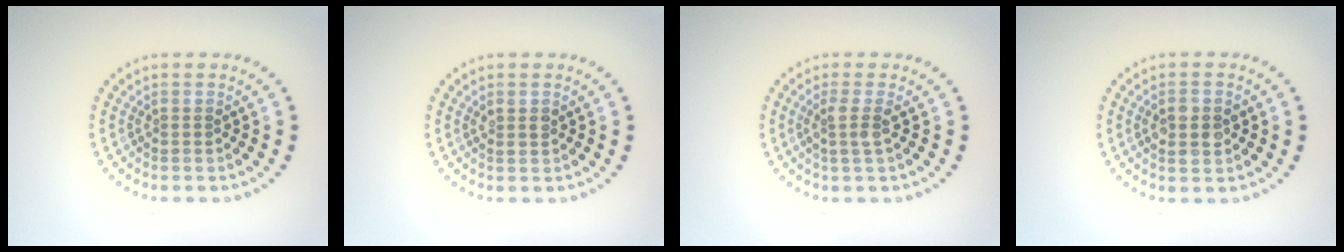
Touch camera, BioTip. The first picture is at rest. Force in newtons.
{"total": 1.0, "press": 0.9, "slide": 0.4}
{"total": 1.7, "press": 1.3, "slide": 1.1}
{"total": 2.7, "press": 2.7, "slide": 0.1}